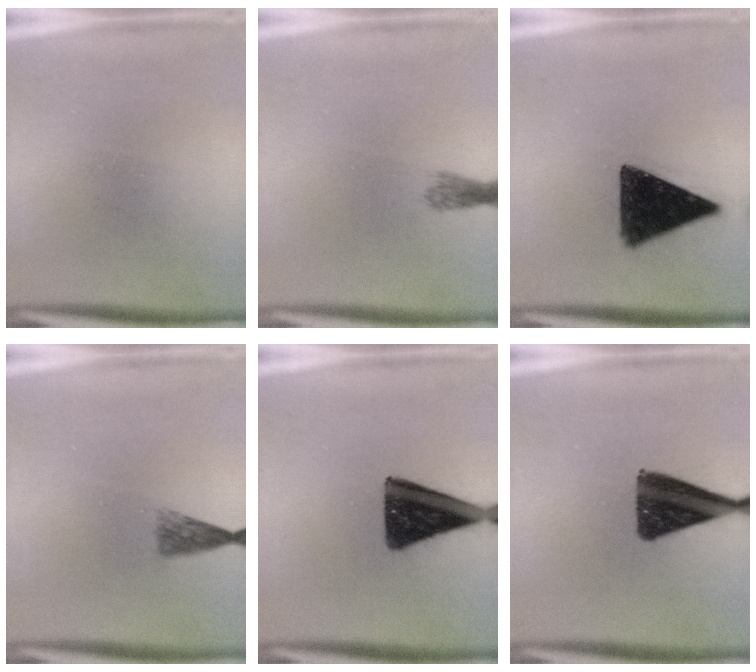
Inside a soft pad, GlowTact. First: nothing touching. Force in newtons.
{"total": 1.7}
{"total": 14.3}
{"total": 2.4}
{"total": 14.3}
{"total": 13.2}